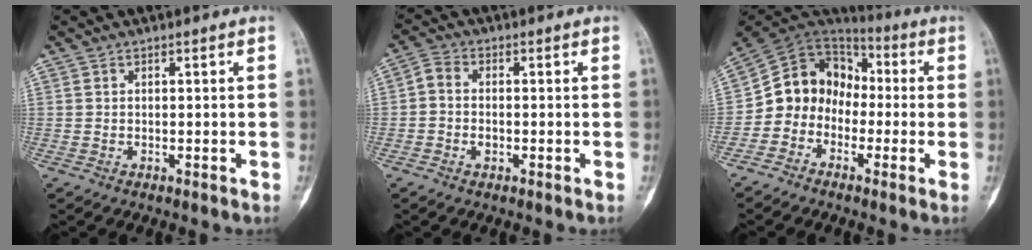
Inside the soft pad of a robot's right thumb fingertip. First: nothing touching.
{"total": 3.9, "force": [-0.8, 2.7, 2.7], "torque": [-0.052, 0.015, -0.021]}
{"total": 12.5, "force": [-2.7, 10.8, 5.7], "torque": [-0.073, 0.075, -0.061]}